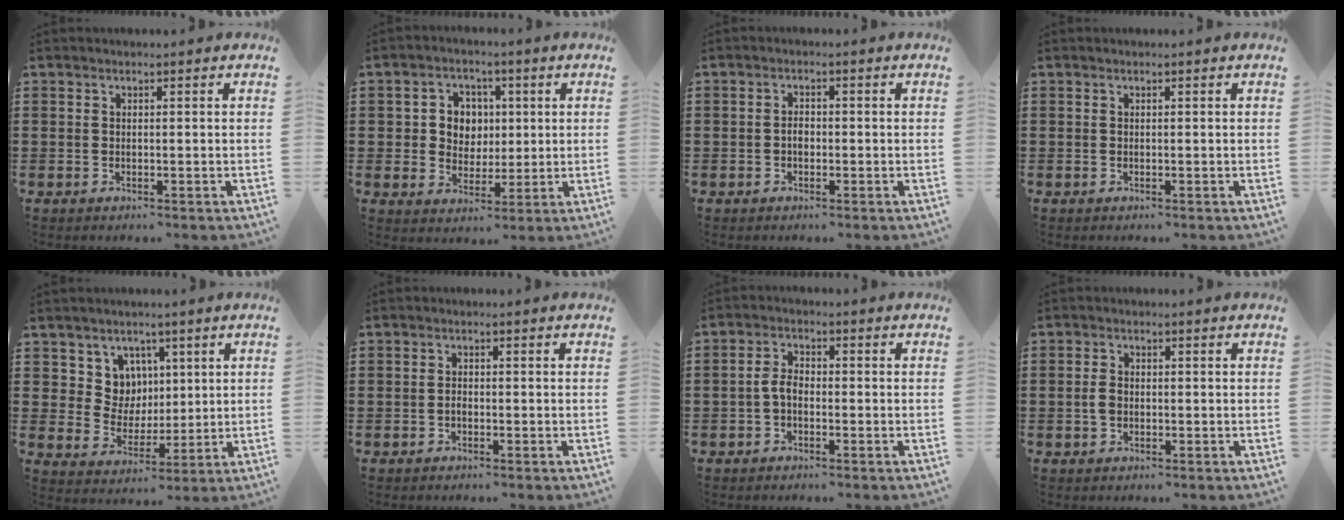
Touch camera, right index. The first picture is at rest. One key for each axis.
{"total": 4.9, "fx": 1.0, "fy": 4.6, "fz": 1.5, "tx": -0.040, "ty": 0.015, "tz": 0.014}
{"total": 1.7, "fx": -0.4, "fy": 1.0, "fz": 1.2, "tx": -0.026, "ty": 0.002, "tz": -0.008}
{"total": 0.0}
{"total": 6.5, "fx": 3.4, "fy": 5.4, "fz": 1.4, "tx": -0.048, "ty": 0.000, "tz": 0.066}
{"total": 0.9, "fx": -0.5, "fy": 0.4, "fz": 0.6, "tx": -0.015, "ty": -0.005, "tz": -0.008}
{"total": 2.6, "fx": -0.8, "fy": 1.0, "fz": 2.3, "tx": -0.053, "ty": -0.001, "tz": -0.020}
{"total": 1.6, "fx": -0.3, "fy": 0.7, "fz": 1.4, "tx": -0.037, "ty": -0.003, "tz": -0.008}